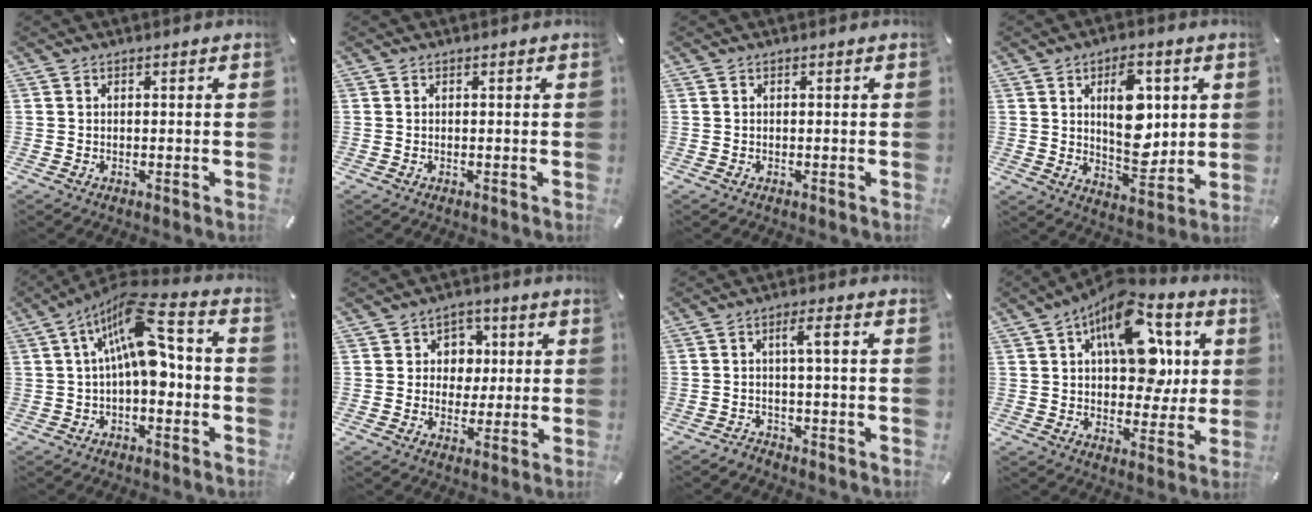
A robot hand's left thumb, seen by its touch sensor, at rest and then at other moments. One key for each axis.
{"total": 0.0}
{"total": 0.0}
{"total": 13.4, "fx": 2.9, "fy": 8.0, "fz": 10.3, "tx": -0.148, "ty": -0.008, "tz": 0.045}
{"total": 15.6, "fx": 2.9, "fy": 6.5, "fz": 13.9, "tx": -0.255, "ty": -0.016, "tz": 0.041}
{"total": 6.4, "fx": 0.7, "fy": 6.1, "fz": 1.8, "tx": -0.022, "ty": 0.004, "tz": 0.008}
{"total": 3.9, "fx": -0.7, "fy": 0.6, "fz": 3.7, "tx": -0.074, "ty": 0.014, "tz": -0.019}
{"total": 18.3, "fx": 6.7, "fy": 11.0, "fz": 13.0, "tx": -0.178, "ty": -0.029, "tz": 0.118}